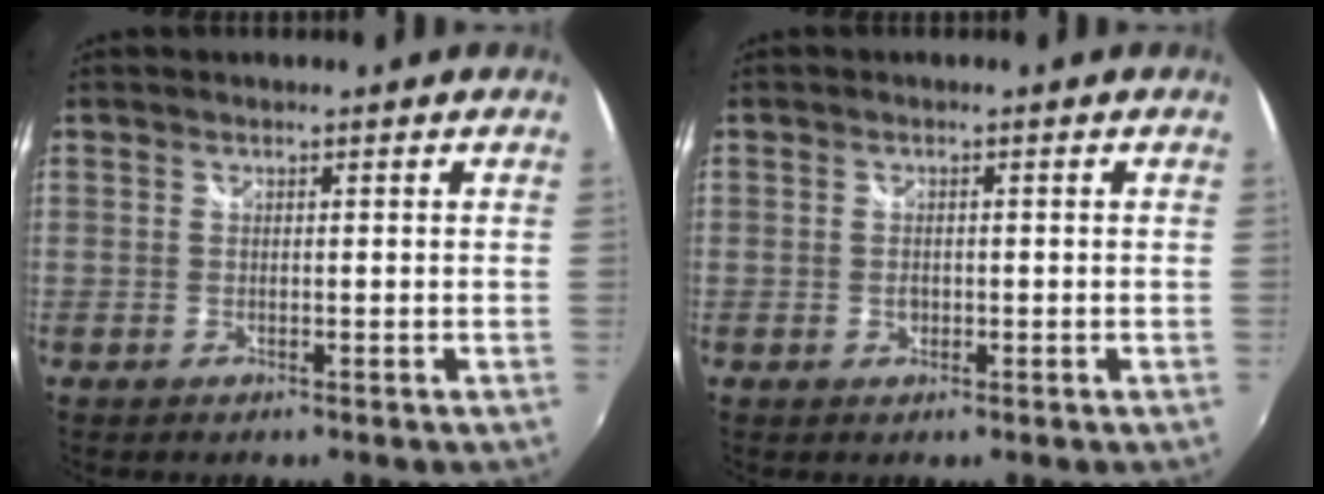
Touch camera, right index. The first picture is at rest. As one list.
[{"total": 1.5, "force": [-0.3, 1.1, 0.9], "torque": [-0.016, 0.000, -0.006]}]